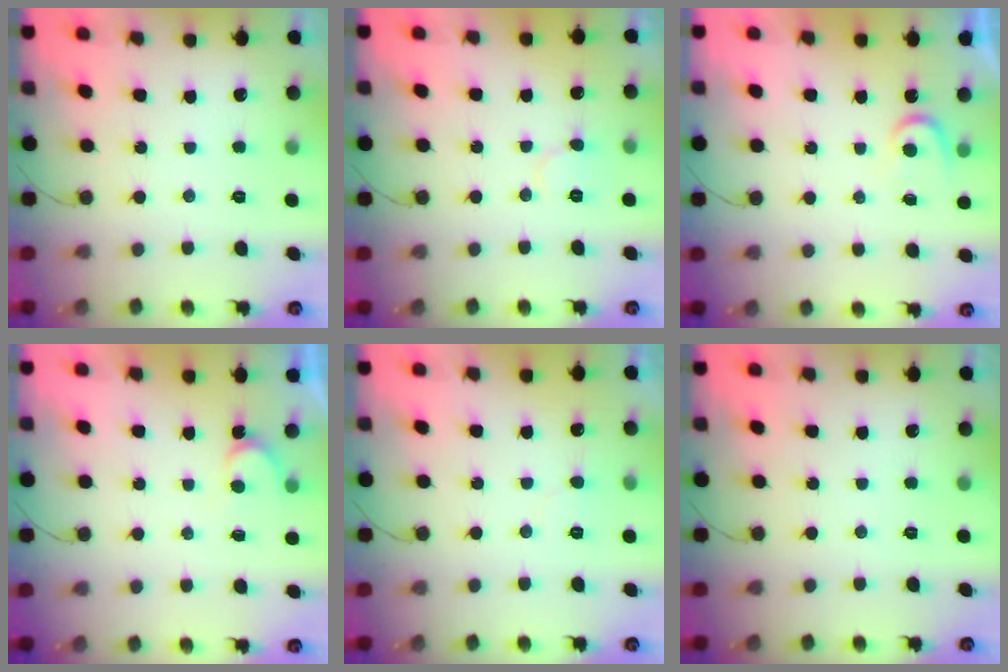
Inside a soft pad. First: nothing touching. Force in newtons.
{"total": 5.3, "press": 5.3, "slide": 0.6}
{"total": 3.7, "press": 3.7, "slide": 0.4}
{"total": 3.5, "press": 3.5, "slide": 0.2}
{"total": 4.6, "press": 4.6, "slide": 0.3}
{"total": 0.0}